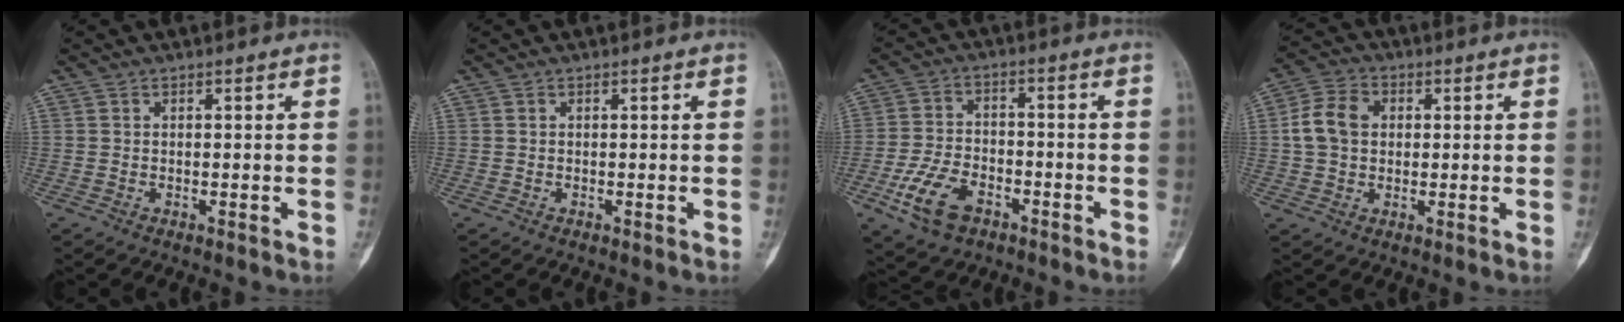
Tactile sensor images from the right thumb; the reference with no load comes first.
{"total": 0.0}
{"total": 10.0, "force": [-5.1, 5.9, 6.2], "torque": [-0.117, 0.022, -0.091]}
{"total": 7.9, "force": [0.9, 6.1, 5.0], "torque": [-0.087, 0.016, 0.011]}